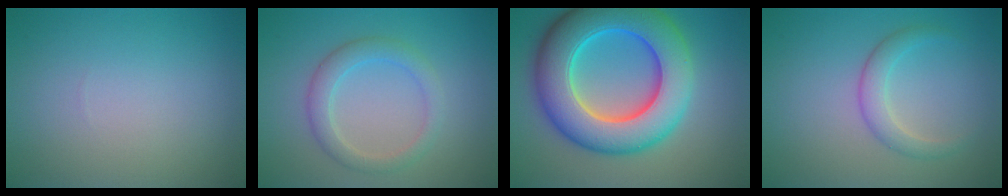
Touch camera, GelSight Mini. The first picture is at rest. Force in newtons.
{"total": 2.8, "press": 2.8, "slide": 0.1}
{"total": 12.0, "press": 12.0, "slide": 0.2}
{"total": 2.3, "press": 2.3, "slide": 0.1}